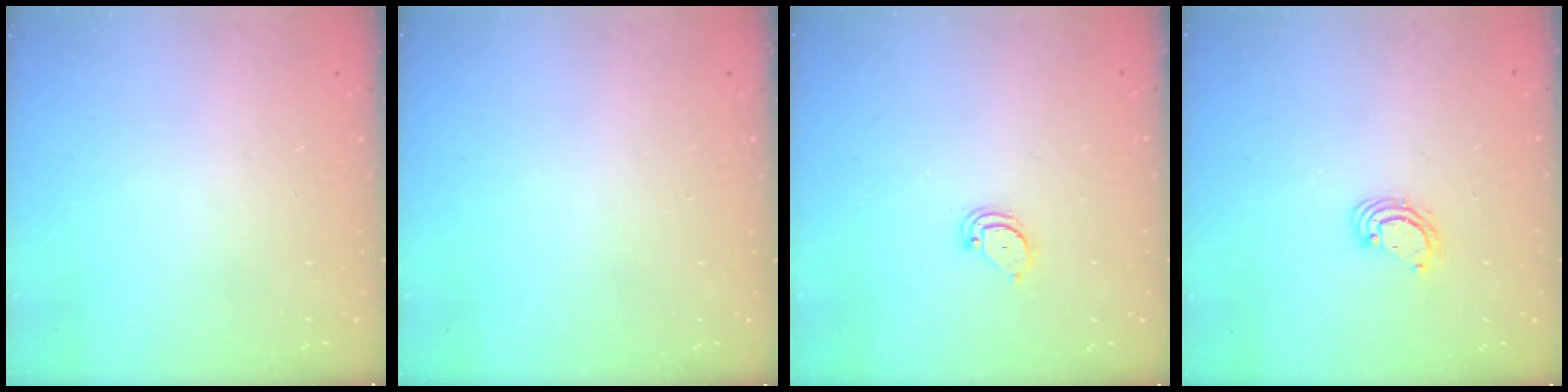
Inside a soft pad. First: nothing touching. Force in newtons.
{"total": 0.0}
{"total": 2.6, "press": 2.6, "slide": 0.2}
{"total": 3.8, "press": 3.8, "slide": 0.2}